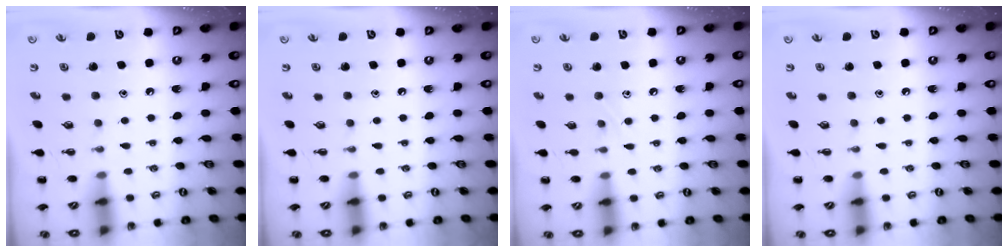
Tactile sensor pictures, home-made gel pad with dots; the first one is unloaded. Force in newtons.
{"total": 0.0}
{"total": 4.1, "press": 3.9, "slide": 1.1}
{"total": 0.0}